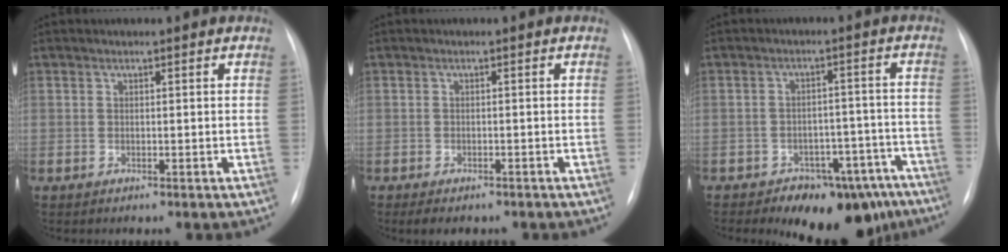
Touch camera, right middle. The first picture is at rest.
{"total": 4.0, "force": [-3.1, 1.8, 1.8], "torque": [-0.025, -0.005, -0.035]}
{"total": 12.4, "force": [-9.8, 6.1, 4.6], "torque": [-0.023, 0.039, -0.125]}